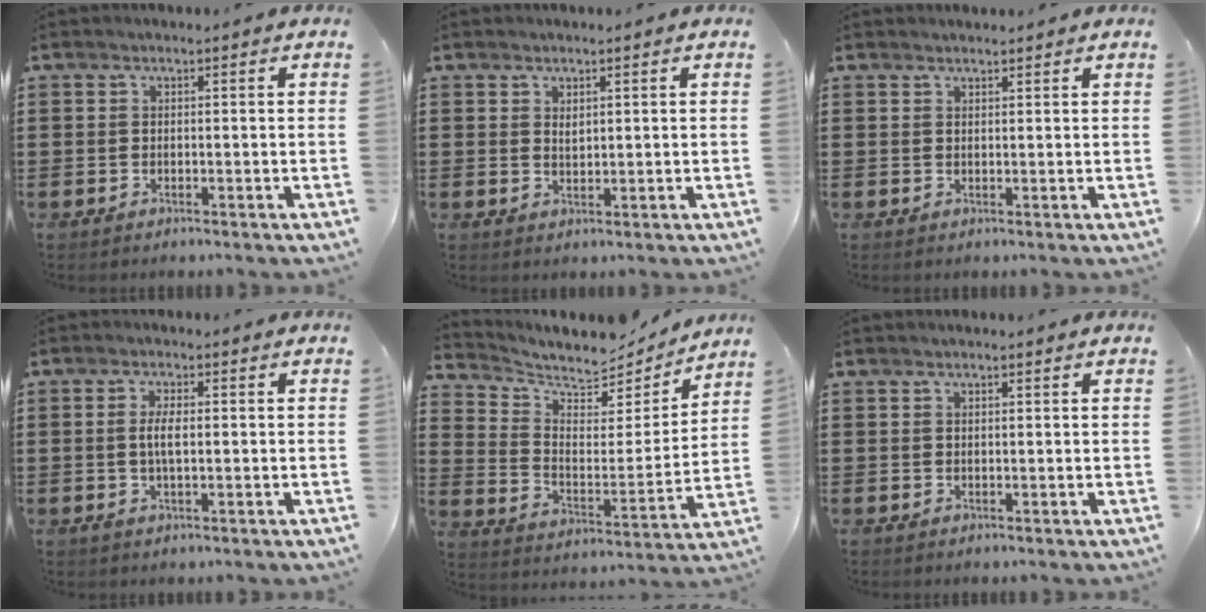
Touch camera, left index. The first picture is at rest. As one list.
[{"total": 1.2, "force": [0.8, 0.5, 0.7], "torque": [-0.015, 0.002, 0.015]}, {"total": 1.1, "force": [1.0, 0.2, 0.1], "torque": [-0.004, 0.000, 0.020]}, {"total": 2.9, "force": [-0.1, 0.8, 2.8], "torque": [-0.060, -0.004, -0.006]}, {"total": 6.8, "force": [6.3, 2.1, 1.4], "torque": [-0.057, -0.050, 0.108]}, {"total": 0.5, "force": [0.4, 0.1, 0.3], "torque": [-0.007, 0.002, 0.008]}]